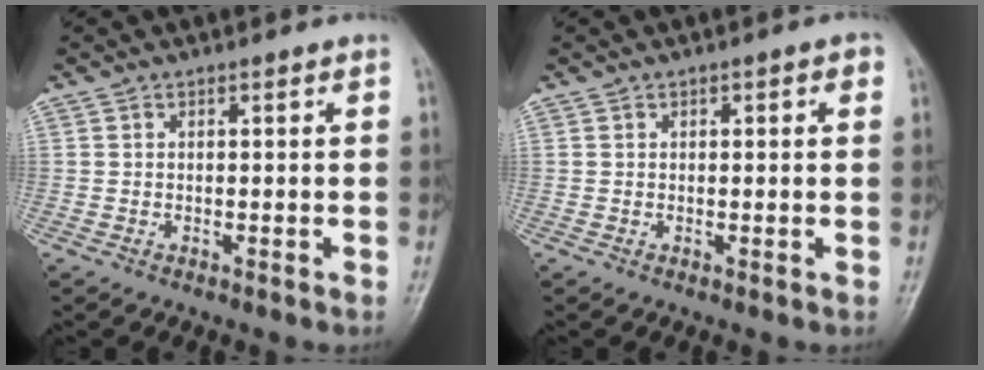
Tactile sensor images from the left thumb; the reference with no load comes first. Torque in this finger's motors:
{"motor_torque": [-0.13, 0.12, -0.35, -0.12, 0.00]}